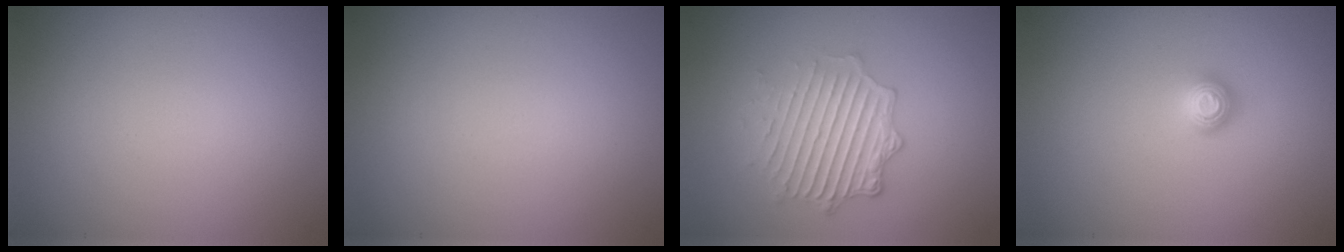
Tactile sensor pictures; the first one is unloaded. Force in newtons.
{"total": 0.0}
{"total": 3.7, "press": 3.2, "slide": 1.7}
{"total": 1.1, "press": 1.1, "slide": 0.1}